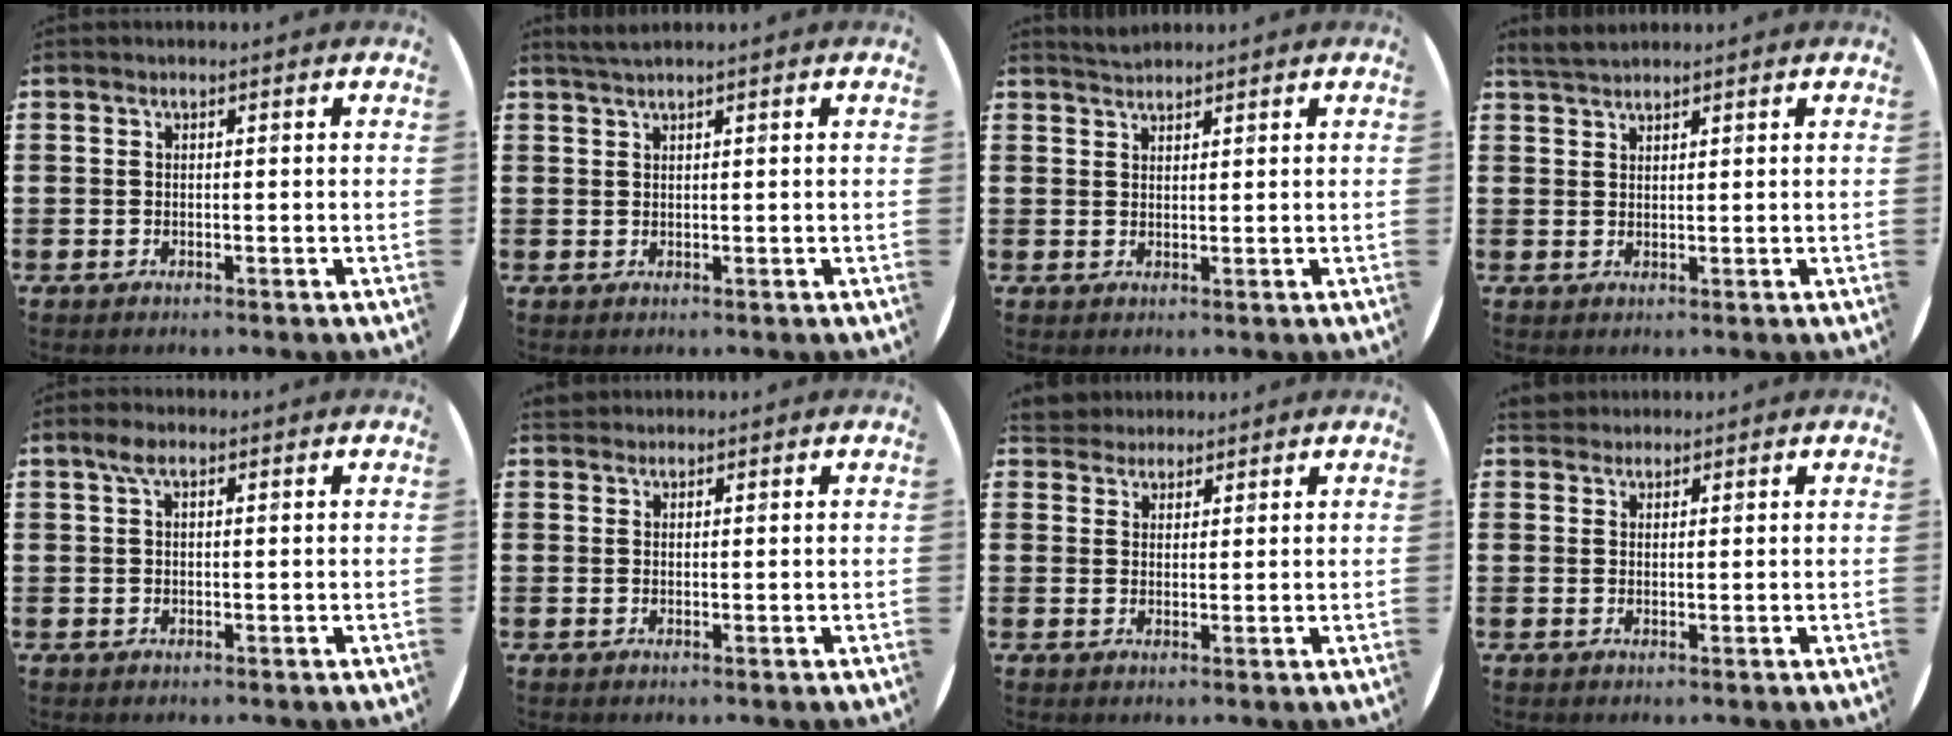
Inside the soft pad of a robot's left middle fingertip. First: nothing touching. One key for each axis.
{"total": 1.4, "fx": 1.2, "fy": -0.1, "fz": 0.8, "tx": -0.015, "ty": 0.001, "tz": 0.022}
{"total": 1.7, "fx": 1.7, "fy": 0.2, "fz": 0.1, "tx": -0.005, "ty": 0.003, "tz": 0.034}
{"total": 2.5, "fx": 2.3, "fy": 0.5, "fz": 0.7, "tx": -0.019, "ty": 0.003, "tz": 0.045}
{"total": 2.2, "fx": 1.1, "fy": 0.9, "fz": 1.6, "tx": -0.029, "ty": 0.003, "tz": 0.017}
{"total": 1.2, "fx": 1.1, "fy": 0.4, "fz": 0.0, "tx": -0.003, "ty": 0.003, "tz": 0.022}
{"total": 3.2, "fx": 3.0, "fy": 1.1, "fz": -0.1, "tx": -0.007, "ty": -0.001, "tz": 0.057}
{"total": 2.0, "fx": 1.8, "fy": 0.7, "fz": 0.1, "tx": -0.005, "ty": 0.007, "tz": 0.037}